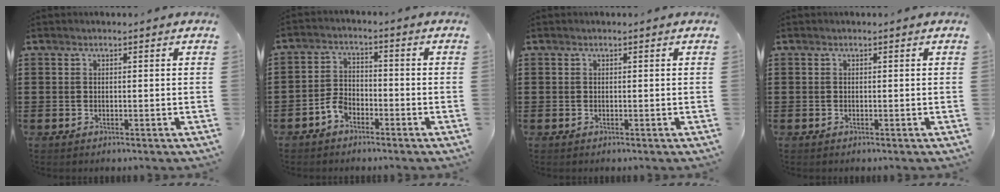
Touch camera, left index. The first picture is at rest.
{"total": 3.5, "force": [-2.5, 1.9, 1.5], "torque": [-0.045, 0.004, -0.055]}
{"total": 0.0}
{"total": 0.0}